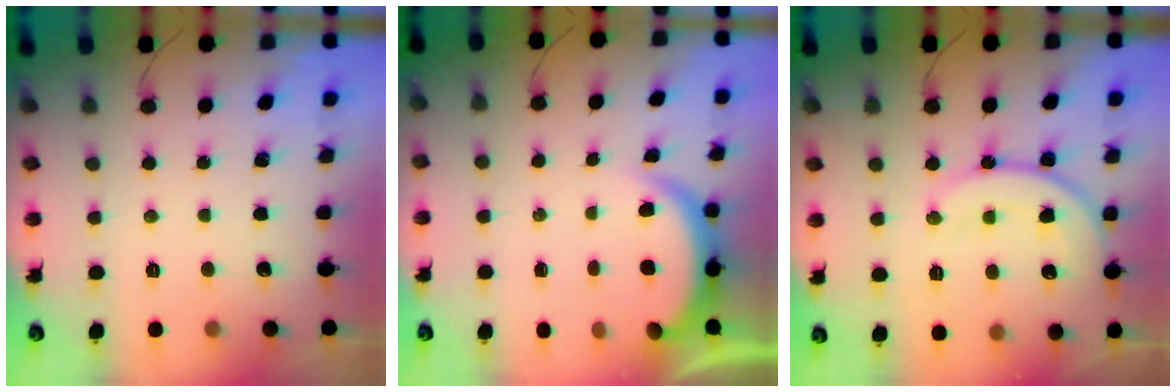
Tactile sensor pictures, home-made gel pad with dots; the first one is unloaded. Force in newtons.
{"total": 4.6, "press": 4.6, "slide": 0.4}
{"total": 14.5, "press": 14.4, "slide": 1.8}